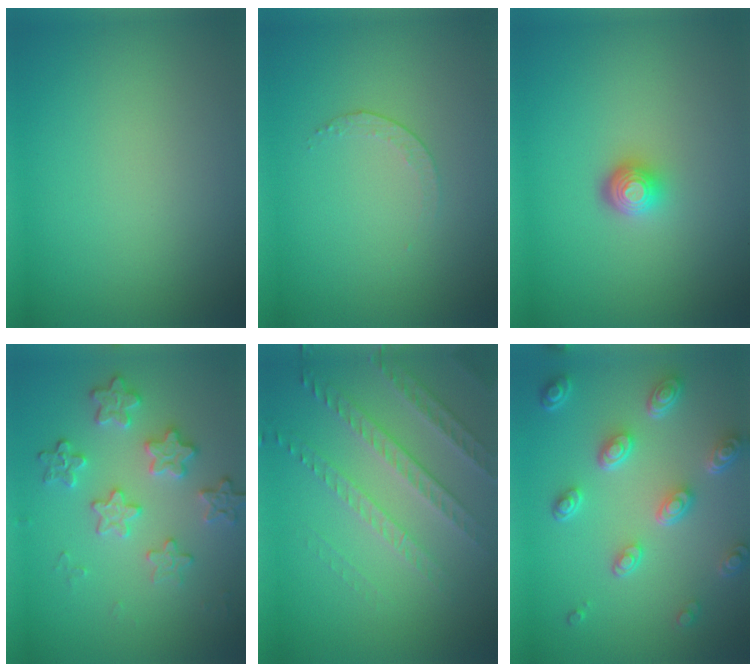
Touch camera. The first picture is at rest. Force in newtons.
{"total": 1.2, "press": 0.5, "slide": 1.1}
{"total": 2.1, "press": 1.5, "slide": 1.5}
{"total": 3.5, "press": 3.4, "slide": 1.1}
{"total": 3.6, "press": 3.2, "slide": 1.6}
{"total": 5.3, "press": 4.0, "slide": 3.5}